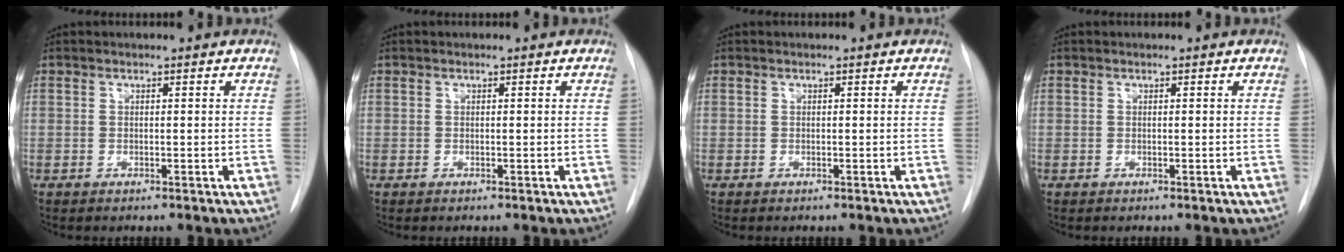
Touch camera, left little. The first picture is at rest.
{"total": 0.0}
{"total": 0.0}
{"total": 0.0}